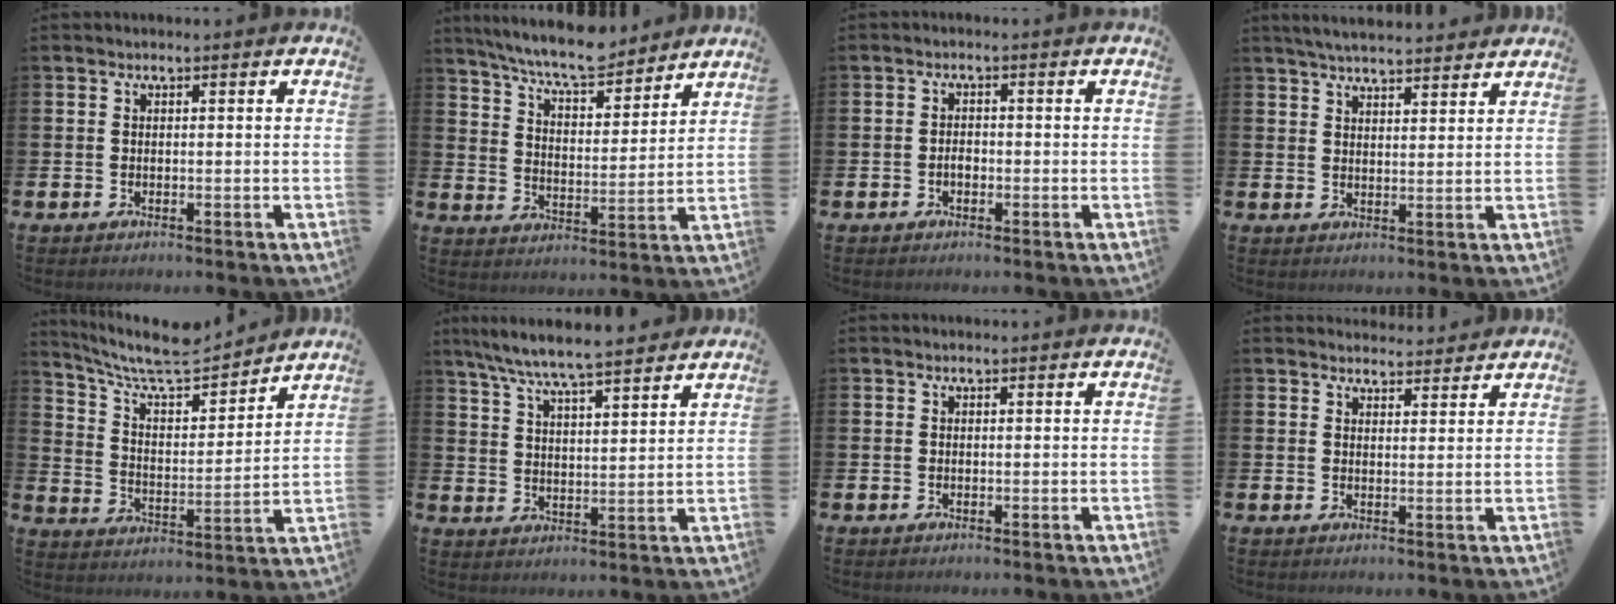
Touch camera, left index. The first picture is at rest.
{"total": 8.5, "force": [7.9, 1.1, 2.7], "torque": [-0.076, -0.046, 0.141]}
{"total": 1.5, "force": [-0.5, 0.9, 1.0], "torque": [-0.013, -0.001, -0.012]}
{"total": 4.6, "force": [4.5, 0.5, 0.8], "torque": [-0.022, -0.019, 0.082]}
{"total": 8.8, "force": [8.2, 1.7, 2.7], "torque": [-0.085, -0.062, 0.141]}
{"total": 7.4, "force": [7.1, 0.2, 2.2], "torque": [-0.068, -0.036, 0.127]}
{"total": 0.0}
{"total": 2.9, "force": [2.8, 0.5, -0.2], "torque": [0.009, -0.019, 0.049]}